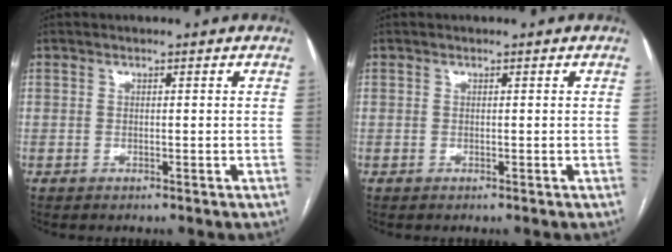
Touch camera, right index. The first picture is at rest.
{"total": 0.0}